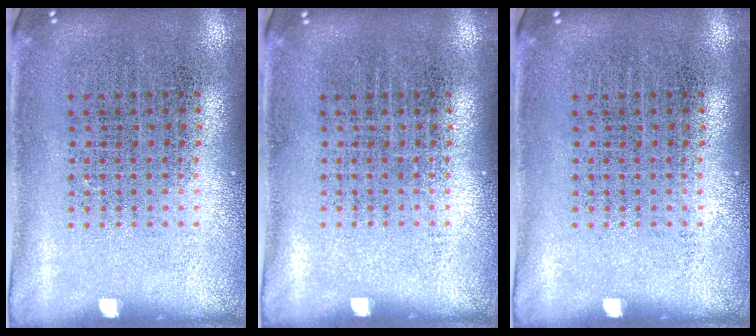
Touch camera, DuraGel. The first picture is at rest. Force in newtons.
{"total": 0.0}
{"total": 0.0}